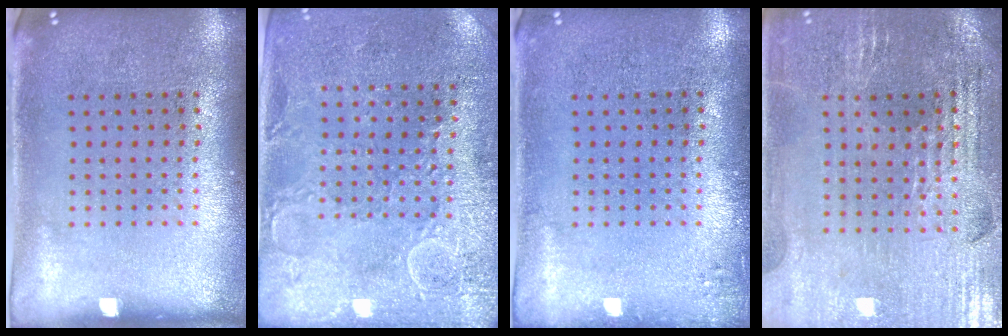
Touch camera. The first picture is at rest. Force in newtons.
{"total": 2.8, "press": 2.7, "slide": 0.8}
{"total": 1.0, "press": 1.0, "slide": 0.2}
{"total": 2.9, "press": 2.9, "slide": 0.5}